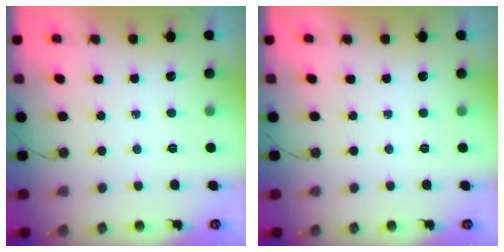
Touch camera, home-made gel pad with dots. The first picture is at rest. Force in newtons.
{"total": 0.0}